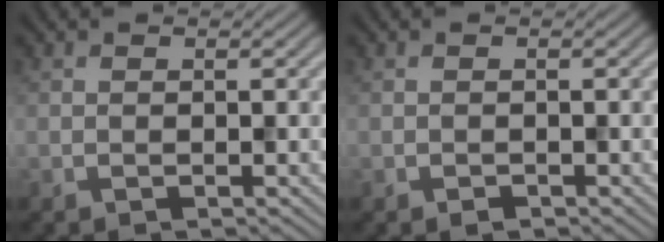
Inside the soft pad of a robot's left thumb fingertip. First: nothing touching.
{"total": 0.6, "force": [-0.5, 0.4, 0.2], "torque": [-0.003, -0.003, -0.007]}